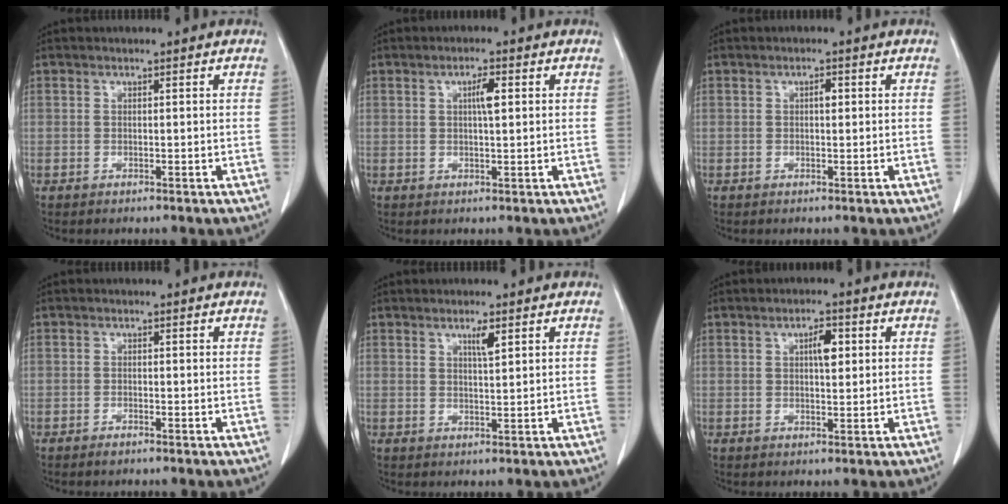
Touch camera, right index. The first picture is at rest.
{"total": 2.7, "force": [0.7, 0.4, 2.5], "torque": [-0.046, 0.003, 0.013]}
{"total": 1.2, "force": [0.2, 0.5, 1.0], "torque": [-0.015, 0.003, 0.003]}
{"total": 0.9, "force": [-0.7, 0.2, 0.4], "torque": [-0.010, 0.000, -0.007]}
{"total": 2.3, "force": [1.2, 0.2, 1.9], "torque": [-0.035, -0.003, 0.023]}
{"total": 3.2, "force": [0.9, 1.1, 2.9], "torque": [-0.048, 0.005, 0.015]}